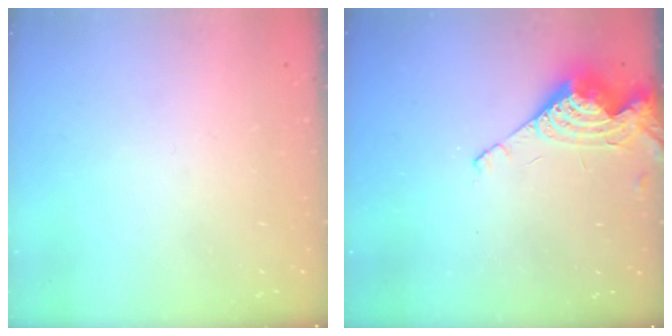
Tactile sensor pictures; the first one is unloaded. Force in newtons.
{"total": 9.0, "press": 9.0, "slide": 0.2}